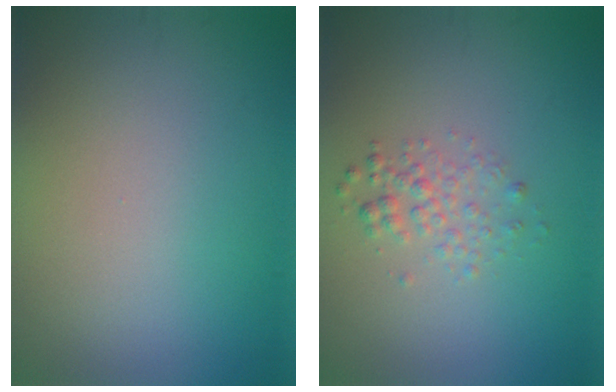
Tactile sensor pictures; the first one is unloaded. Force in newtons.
{"total": 1.9, "press": 1.9, "slide": 0.1}